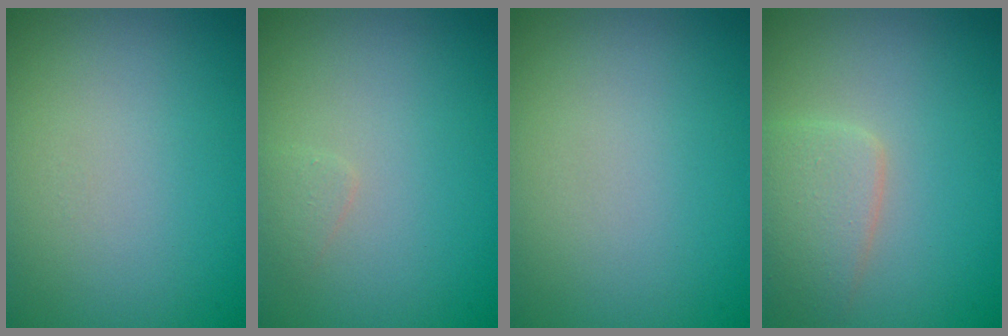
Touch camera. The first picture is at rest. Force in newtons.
{"total": 0.7, "press": 0.7, "slide": 0.0}
{"total": 0.0}
{"total": 2.9, "press": 2.9, "slide": 0.1}